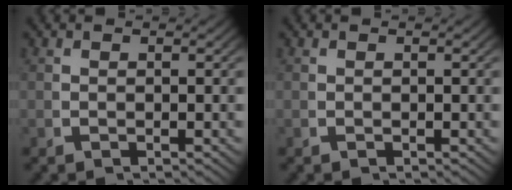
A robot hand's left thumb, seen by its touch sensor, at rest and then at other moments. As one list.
[{"total": 0.0}]